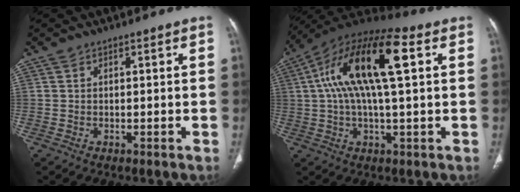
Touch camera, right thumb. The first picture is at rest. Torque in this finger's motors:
{"motor_torque": [2.42, 2.59, 1.25, -0.71, 0.32]}